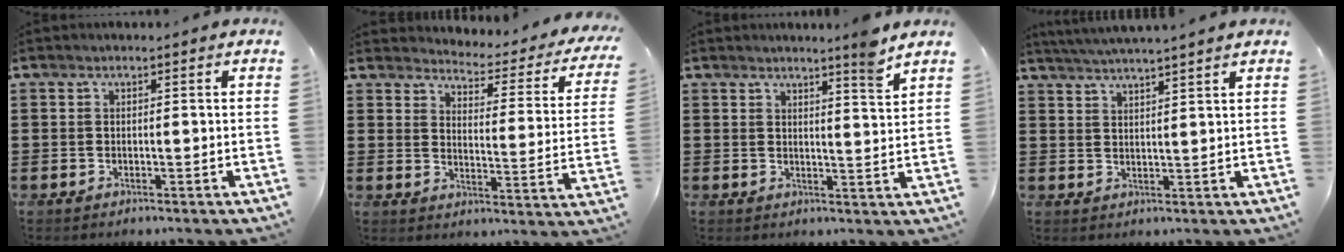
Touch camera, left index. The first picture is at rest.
{"total": 3.2, "force": [3.2, 0.1, 0.7], "torque": [-0.029, -0.036, 0.045]}
{"total": 4.4, "force": [3.8, -1.0, 2.0], "torque": [-0.034, -0.024, 0.062]}
{"total": 3.3, "force": [3.1, -1.0, 0.4], "torque": [-0.016, -0.012, 0.055]}